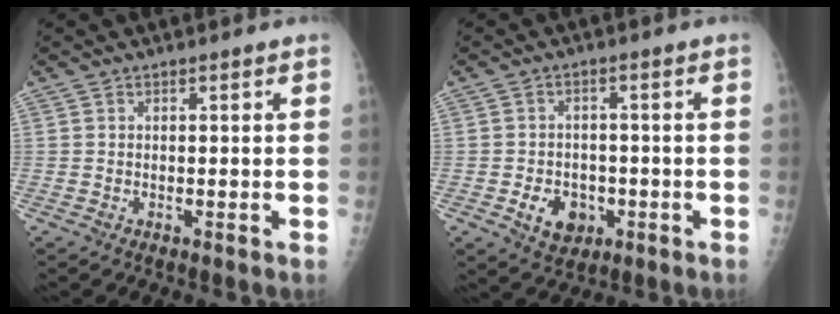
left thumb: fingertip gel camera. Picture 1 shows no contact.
{"total": 6.4, "force": [-2.1, 5.0, 3.4], "torque": [-0.033, 0.009, -0.026]}